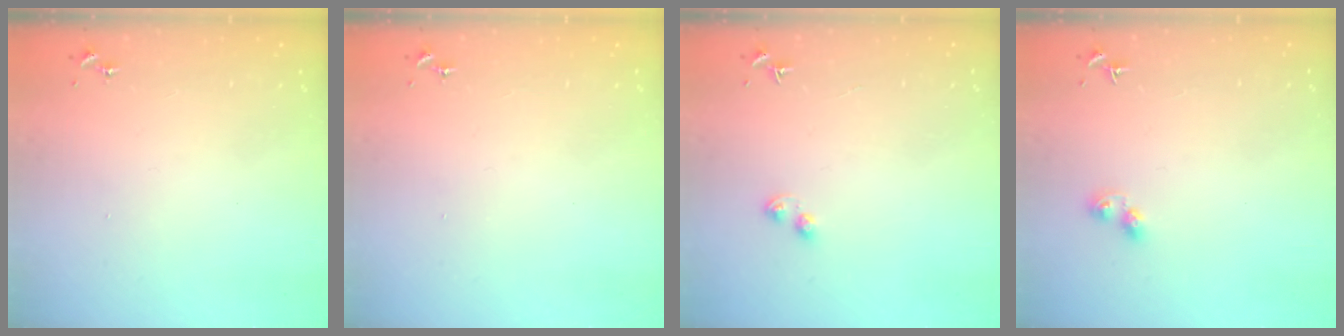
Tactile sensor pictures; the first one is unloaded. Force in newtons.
{"total": 0.0}
{"total": 3.2, "press": 3.1, "slide": 0.5}
{"total": 4.4, "press": 4.4, "slide": 0.3}